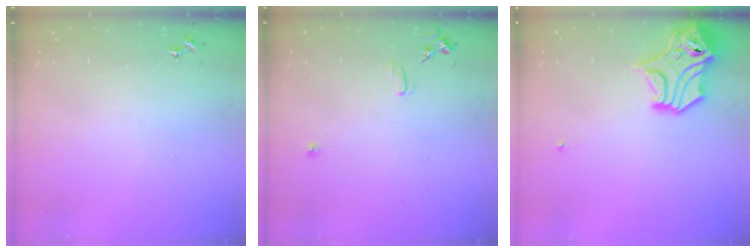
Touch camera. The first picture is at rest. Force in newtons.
{"total": 7.0, "press": 7.0, "slide": 0.6}
{"total": 14.1, "press": 14.0, "slide": 1.9}